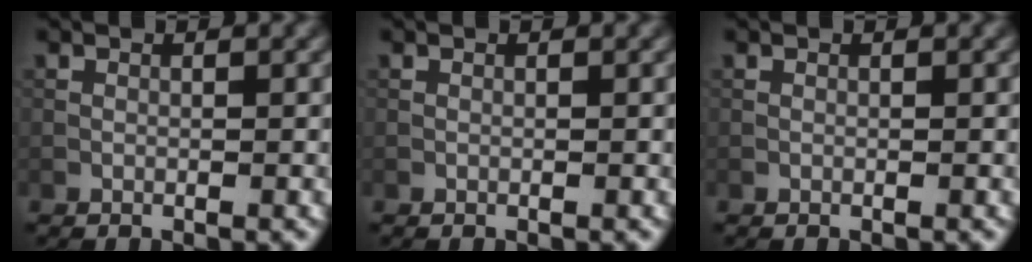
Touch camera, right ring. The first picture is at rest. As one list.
[{"total": 0.0}, {"total": 0.0}]